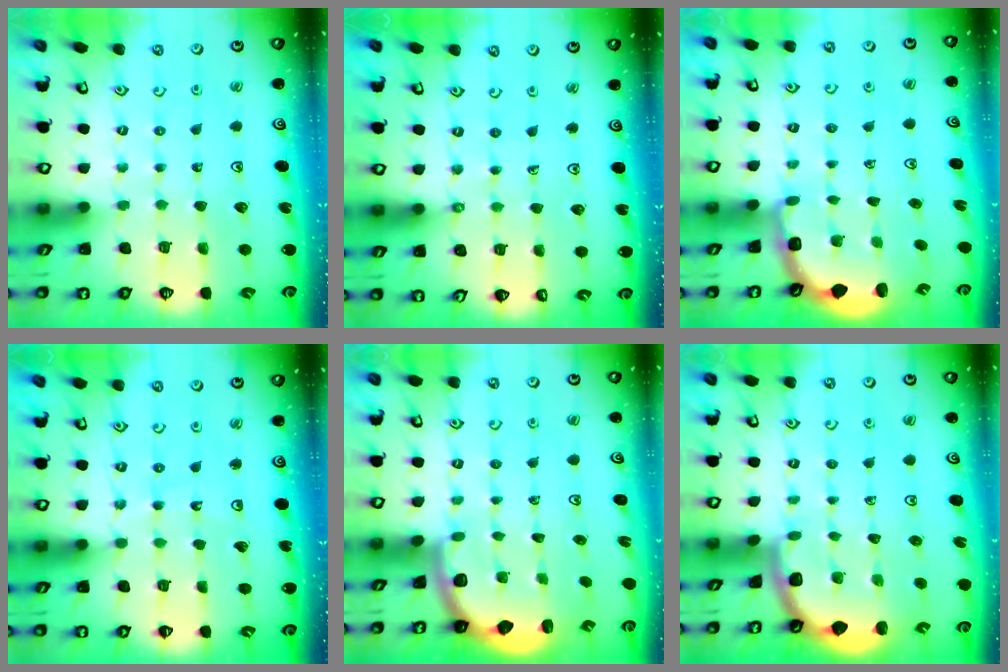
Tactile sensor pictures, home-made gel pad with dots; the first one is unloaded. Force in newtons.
{"total": 1.7, "press": 1.7, "slide": 0.2}
{"total": 3.0, "press": 2.0, "slide": 2.2}
{"total": 3.5, "press": 3.4, "slide": 0.6}
{"total": 2.2, "press": 2.0, "slide": 1.1}
{"total": 1.7, "press": 1.7, "slide": 0.1}